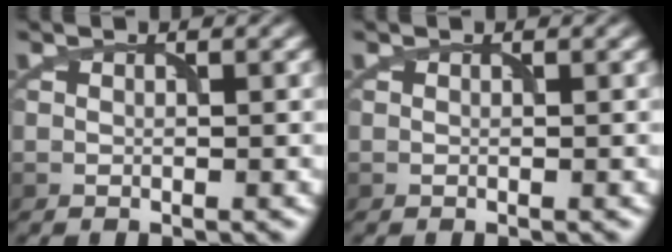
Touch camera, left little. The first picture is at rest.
{"total": 0.0}